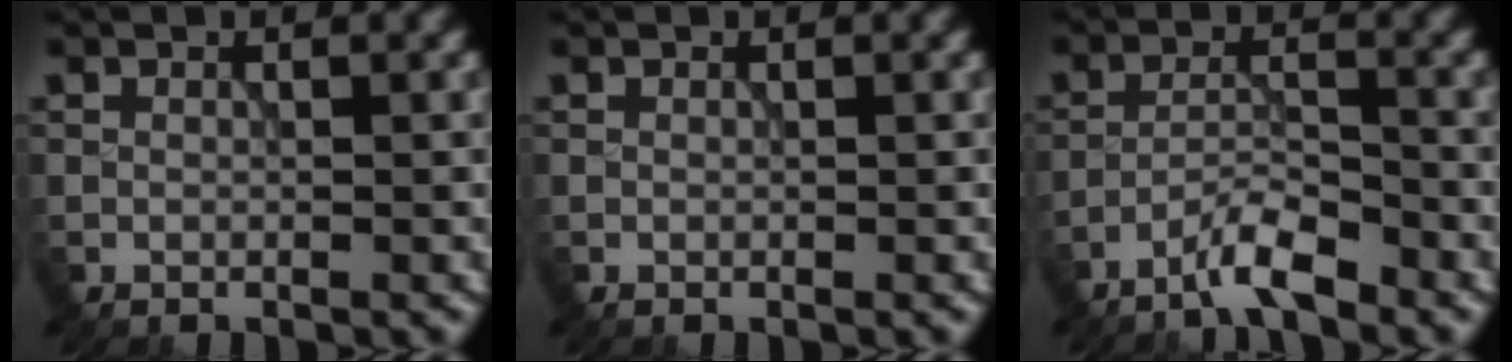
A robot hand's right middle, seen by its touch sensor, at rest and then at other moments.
{"total": 0.0}
{"total": 3.3, "force": [-2.7, 0.3, 1.9], "torque": [-0.034, 0.008, -0.058]}